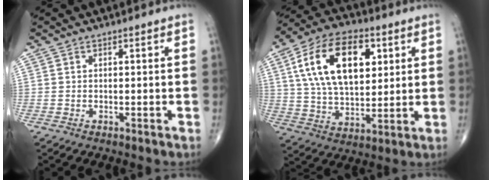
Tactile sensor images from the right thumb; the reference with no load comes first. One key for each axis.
{"total": 20.0, "fx": 6.1, "fy": 11.1, "fz": 15.4, "tx": -0.252, "ty": -0.005, "tz": 0.109}